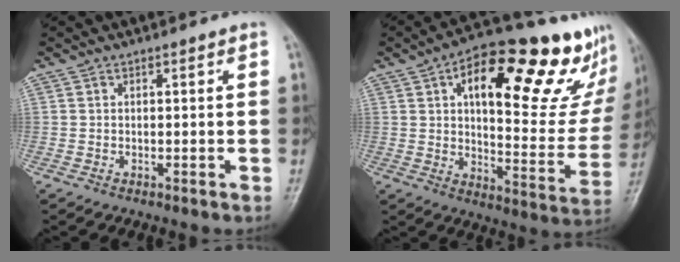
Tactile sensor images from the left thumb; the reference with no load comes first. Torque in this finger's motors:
{"motor_torque": [1.13, 1.23, 1.73, -1.04, 0.19]}